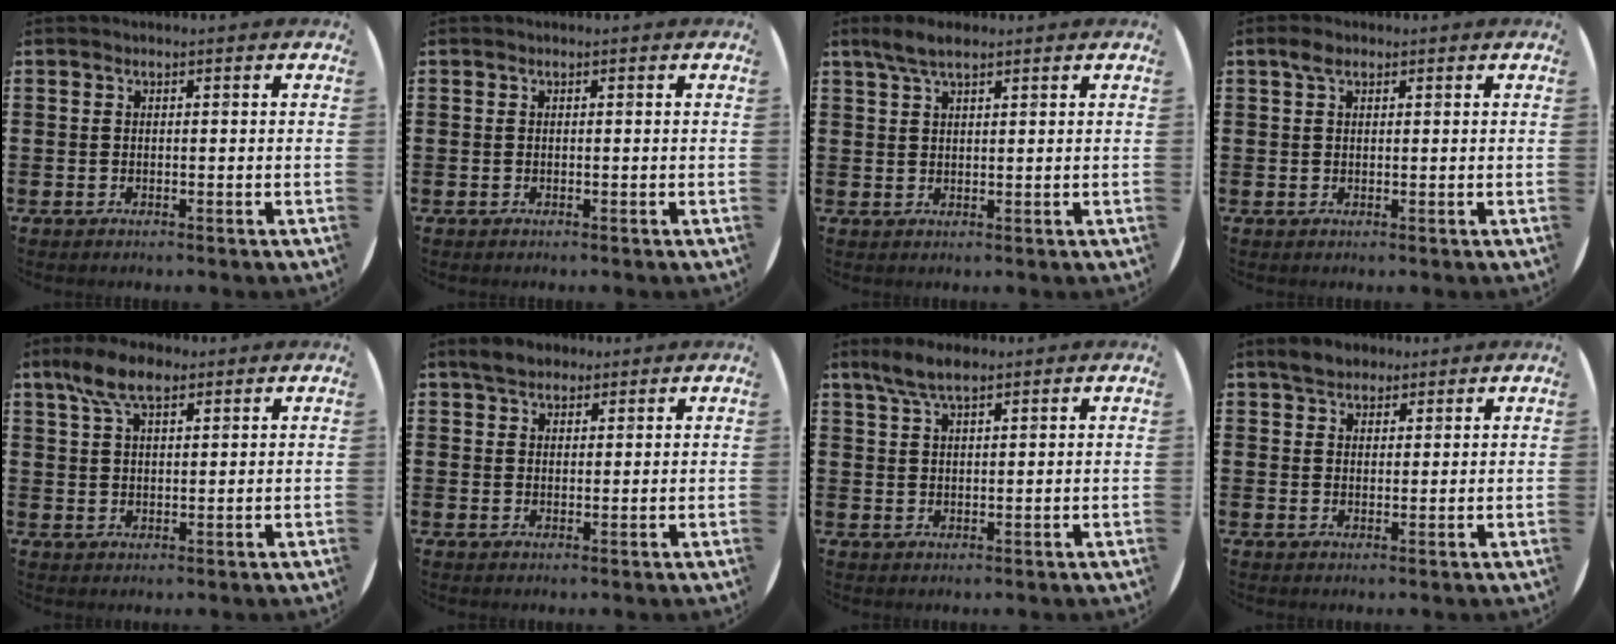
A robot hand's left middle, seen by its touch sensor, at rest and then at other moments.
{"total": 0.0}
{"total": 3.4, "force": [2.5, 0.9, 2.1], "torque": [-0.045, 0.005, 0.045]}
{"total": 1.9, "force": [1.1, 1.0, 1.1], "torque": [-0.017, 0.003, 0.018]}
{"total": 6.6, "force": [4.4, 2.7, 4.0], "torque": [-0.081, 0.002, 0.079]}
{"total": 3.0, "force": [2.6, 1.4, 0.5], "torque": [-0.008, 0.004, 0.049]}
{"total": 4.5, "force": [3.4, 1.2, 2.6], "torque": [-0.057, 0.002, 0.062]}
{"total": 3.1, "force": [2.7, 1.5, 0.4], "torque": [-0.006, 0.006, 0.050]}